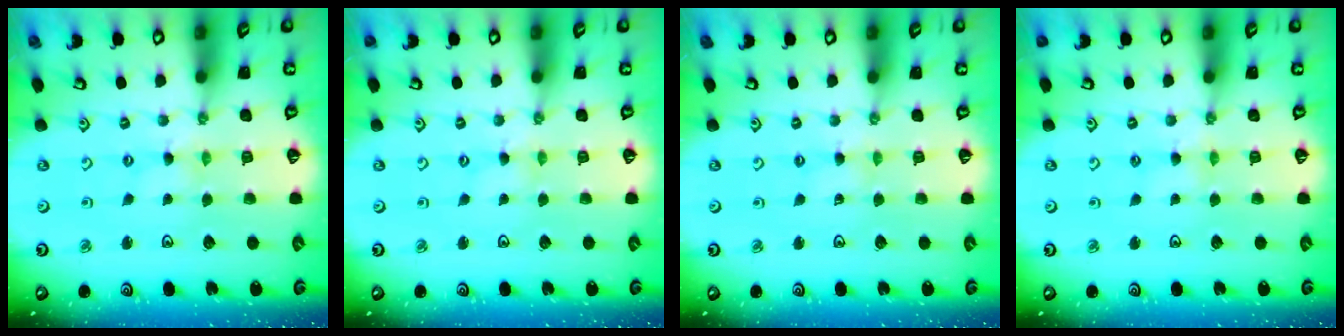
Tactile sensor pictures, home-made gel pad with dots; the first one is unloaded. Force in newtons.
{"total": 0.6, "press": 0.6, "slide": 0.2}
{"total": 2.0, "press": 2.0, "slide": 0.3}
{"total": 3.0, "press": 2.9, "slide": 0.4}